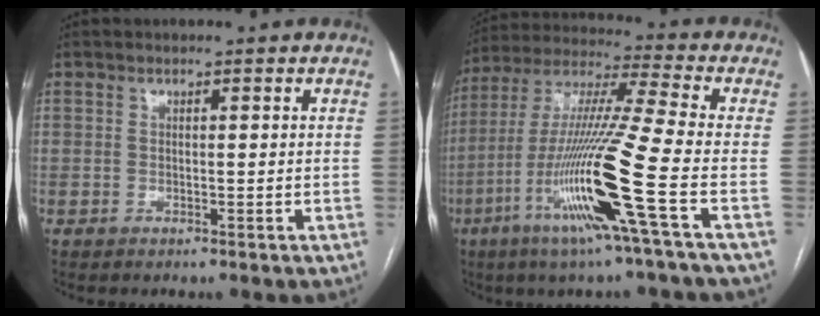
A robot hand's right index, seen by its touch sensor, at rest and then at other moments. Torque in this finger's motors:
{"motor_torque": [2.14, 0.00, 1.05, 0.21]}